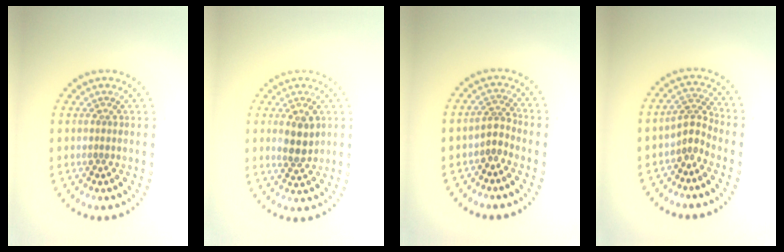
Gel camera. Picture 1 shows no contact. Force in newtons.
{"total": 2.9, "press": 2.8, "slide": 0.9}
{"total": 1.8, "press": 1.3, "slide": 1.3}
{"total": 2.4, "press": 1.6, "slide": 1.8}